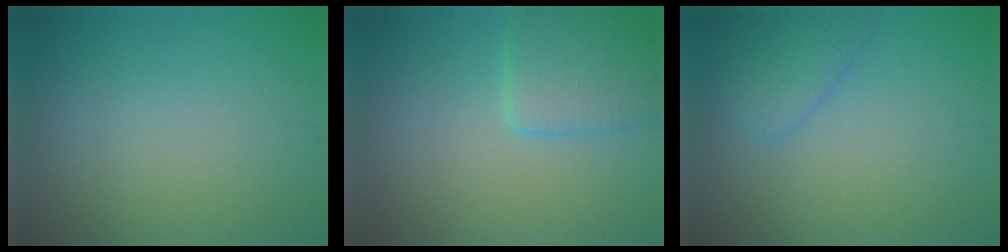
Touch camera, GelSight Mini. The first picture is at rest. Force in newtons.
{"total": 4.1, "press": 4.1, "slide": 0.2}
{"total": 2.2, "press": 2.1, "slide": 0.2}